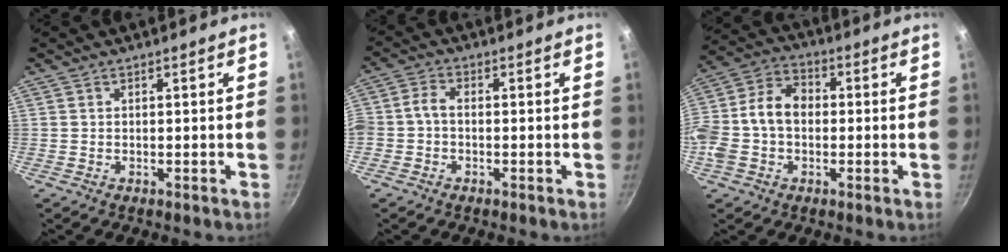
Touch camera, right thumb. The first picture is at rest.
{"total": 3.1, "force": [-1.2, 2.1, 2.0], "torque": [-0.045, 0.018, -0.034]}
{"total": 13.1, "force": [-0.9, 9.4, 9.1], "torque": [-0.158, 0.040, -0.035]}